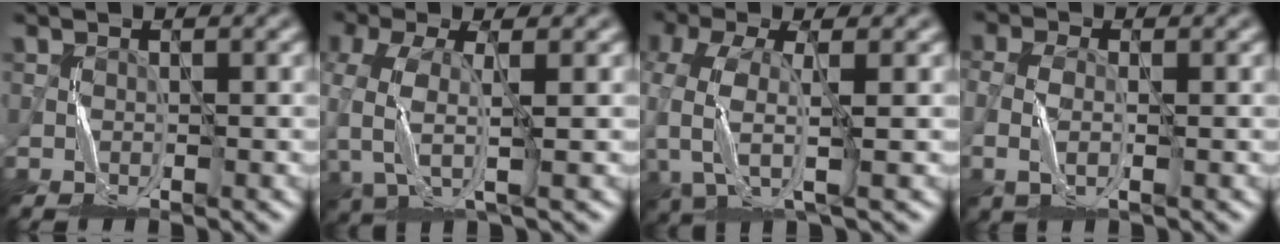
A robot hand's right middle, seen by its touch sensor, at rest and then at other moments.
{"total": 5.3, "force": [-2.0, 2.5, 4.3], "torque": [-0.119, -0.009, -0.043]}
{"total": 6.5, "force": [-2.5, 3.1, 5.1], "torque": [-0.141, -0.010, -0.057]}
{"total": 2.7, "force": [-0.9, 1.4, 2.1], "torque": [-0.057, -0.004, -0.019]}